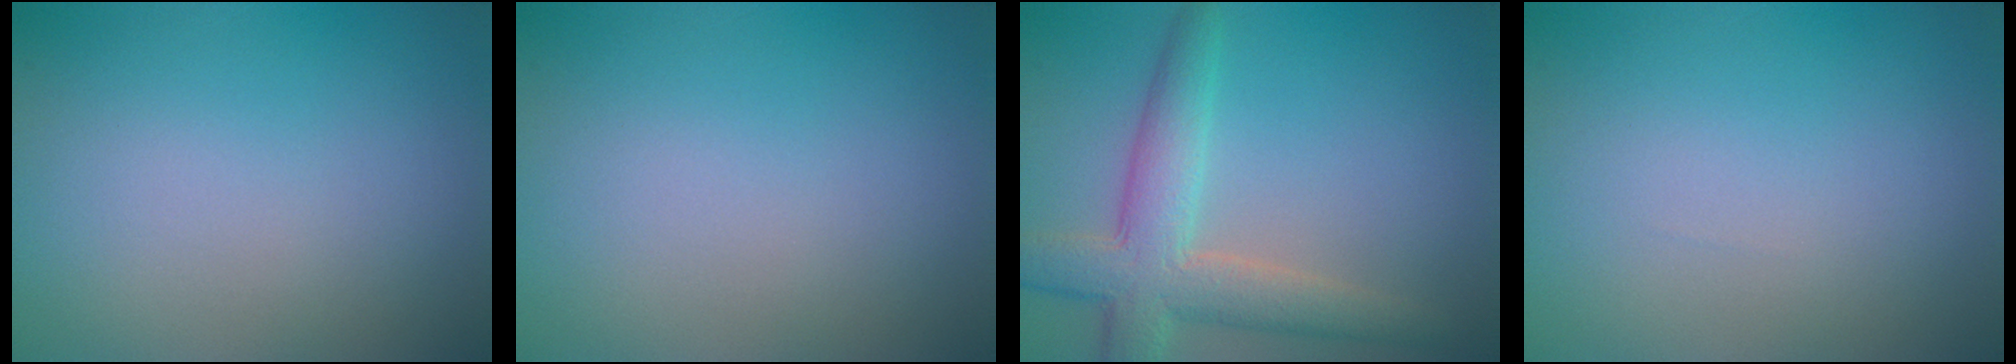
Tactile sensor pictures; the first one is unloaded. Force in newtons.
{"total": 0.0}
{"total": 5.6, "press": 5.5, "slide": 0.2}
{"total": 0.0}